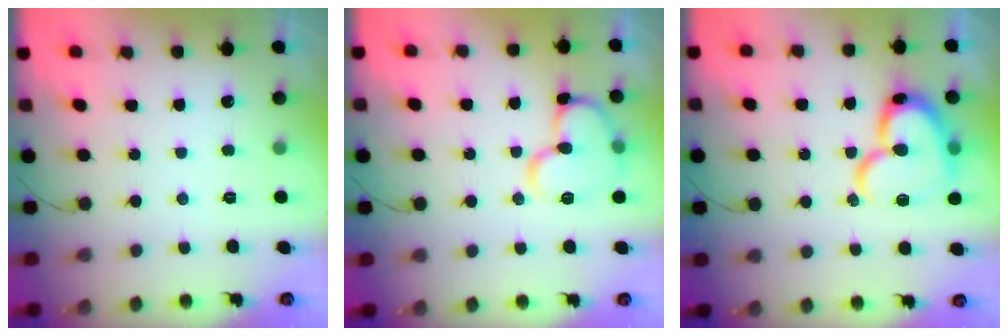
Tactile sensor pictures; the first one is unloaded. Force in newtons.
{"total": 12.5, "press": 12.4, "slide": 1.3}
{"total": 19.2, "press": 19.1, "slide": 2.0}